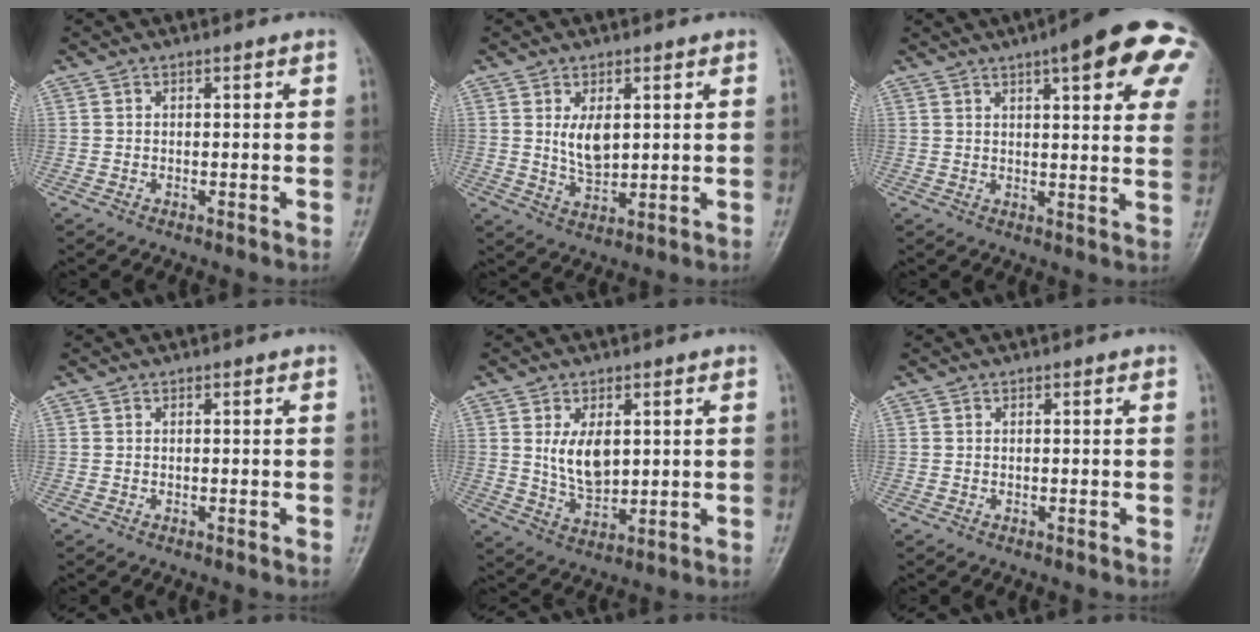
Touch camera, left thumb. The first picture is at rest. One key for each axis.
{"total": 5.8, "fx": 1.5, "fy": 3.3, "fz": 4.5, "tx": -0.064, "ty": -0.017, "tz": 0.034}
{"total": 19.7, "fx": 9.3, "fy": 5.1, "fz": 16.5, "tx": -0.197, "ty": -0.008, "tz": 0.105}
{"total": 0.0}
{"total": 7.6, "fx": 1.7, "fy": 4.5, "fz": 5.9, "tx": -0.087, "ty": -0.017, "tz": 0.042}
{"total": 0.0}